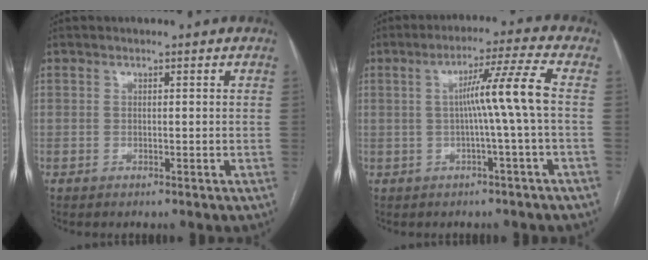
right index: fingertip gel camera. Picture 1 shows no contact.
{"total": 7.5, "force": [-0.2, -1.9, 7.3], "torque": [-0.119, 0.016, 0.002]}